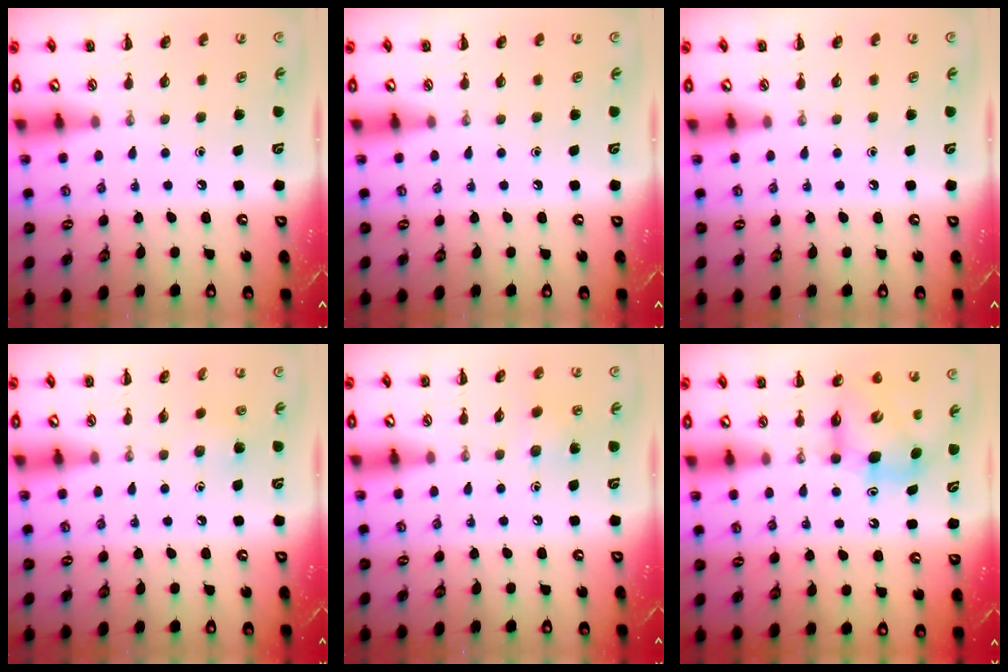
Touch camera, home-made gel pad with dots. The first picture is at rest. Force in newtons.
{"total": 0.0}
{"total": 0.0}
{"total": 4.1, "press": 3.9, "slide": 1.4}
{"total": 4.8, "press": 4.6, "slide": 1.4}
{"total": 7.0, "press": 6.8, "slide": 1.5}